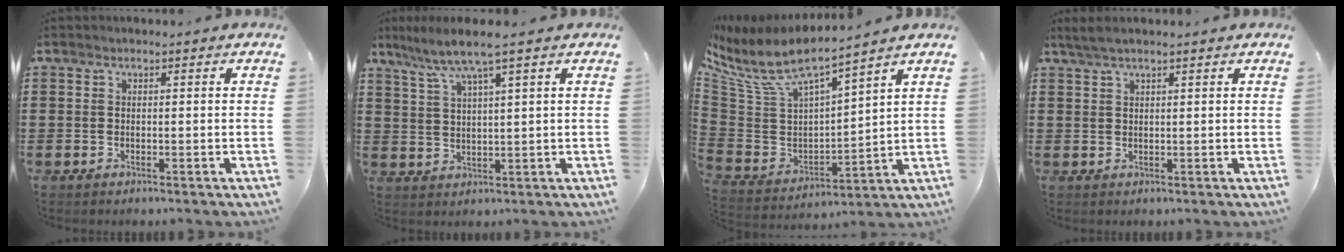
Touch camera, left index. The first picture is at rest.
{"total": 5.0, "force": [3.2, -0.3, 3.8], "torque": [-0.085, -0.010, 0.051]}
{"total": 7.9, "force": [5.9, 2.2, 4.7], "torque": [-0.124, -0.044, 0.099]}
{"total": 2.0, "force": [1.5, 0.1, 1.3], "torque": [-0.028, 0.001, 0.028]}